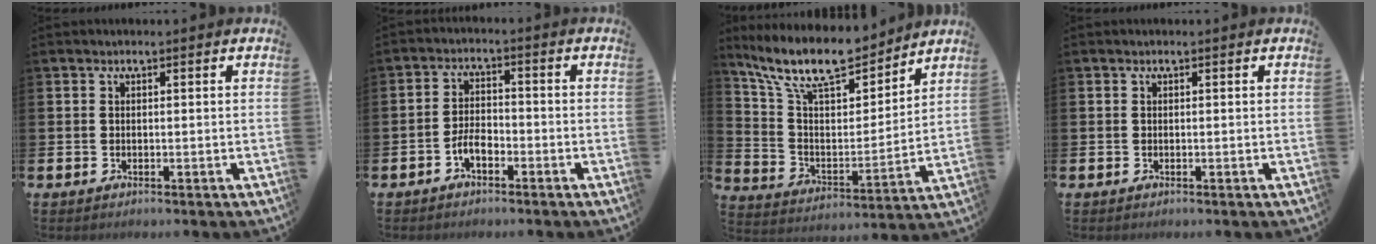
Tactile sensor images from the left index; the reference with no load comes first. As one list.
[{"total": 3.1, "force": [-1.8, 1.4, 2.1], "torque": [-0.045, 0.010, -0.033]}, {"total": 12.5, "force": [10.8, 3.6, 5.2], "torque": [-0.132, -0.065, 0.191]}, {"total": 0.0}]